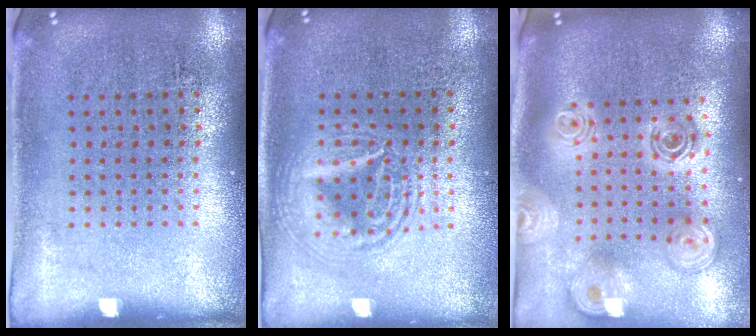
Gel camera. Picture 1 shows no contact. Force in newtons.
{"total": 2.9, "press": 2.8, "slide": 0.4}
{"total": 2.6, "press": 1.9, "slide": 1.8}